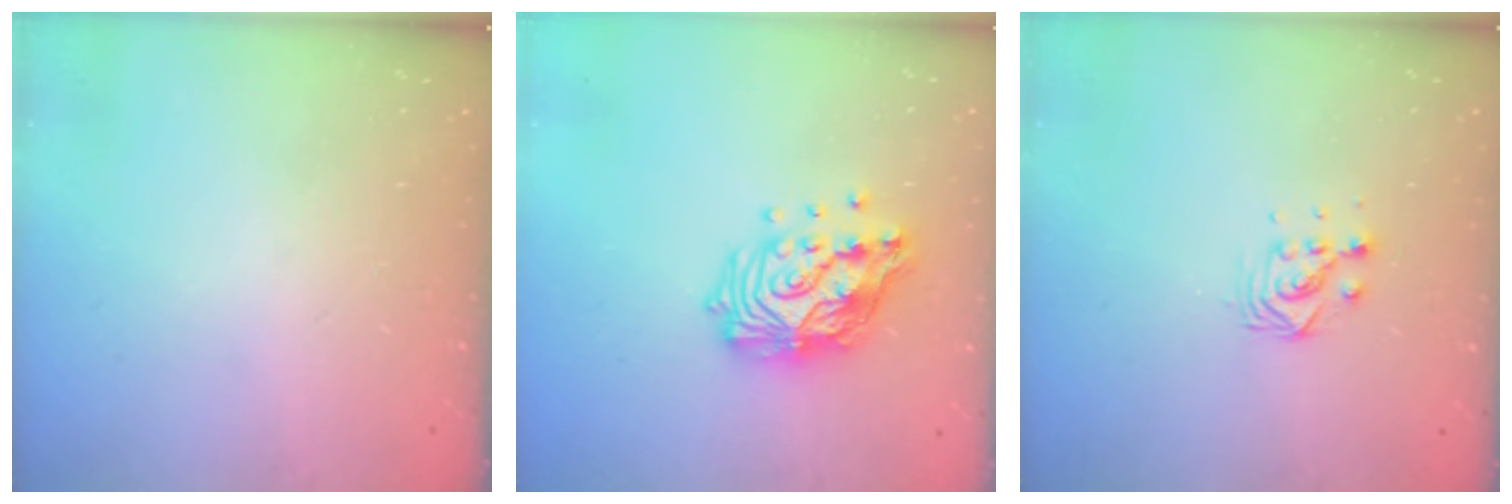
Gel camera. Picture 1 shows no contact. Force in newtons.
{"total": 15.2, "press": 15.1, "slide": 2.0}
{"total": 4.3, "press": 4.2, "slide": 0.3}